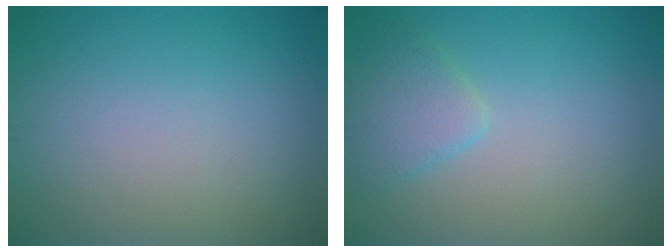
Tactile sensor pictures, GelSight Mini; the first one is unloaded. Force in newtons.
{"total": 2.5, "press": 2.5, "slide": 0.2}